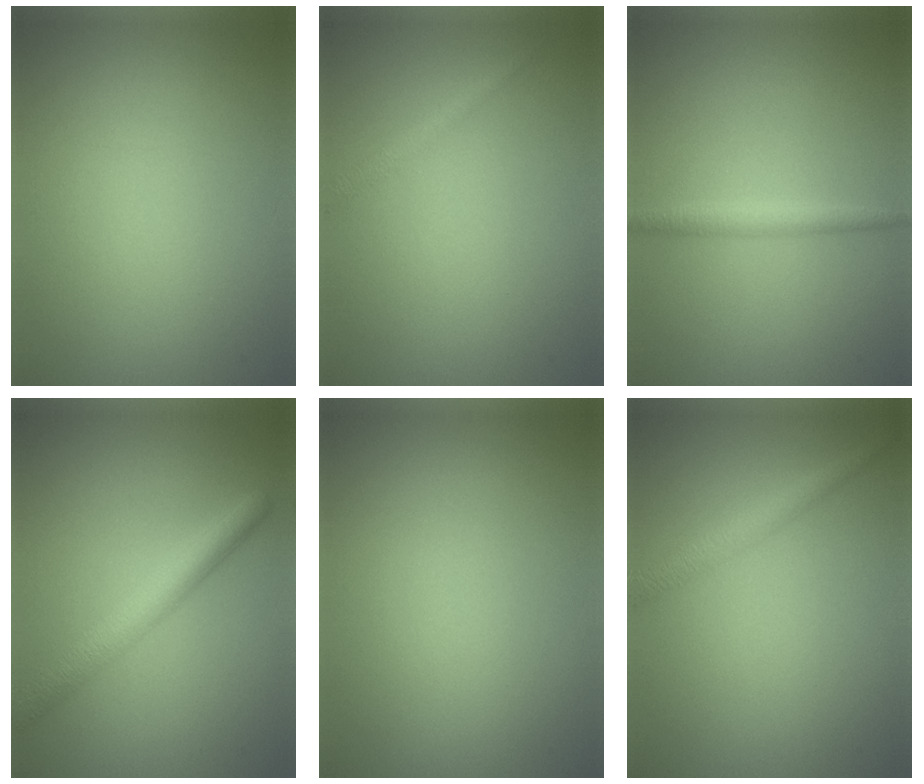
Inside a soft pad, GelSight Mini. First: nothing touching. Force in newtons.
{"total": 1.2, "press": 1.2, "slide": 0.0}
{"total": 1.8, "press": 1.8, "slide": 0.0}
{"total": 4.1, "press": 4.1, "slide": 0.1}
{"total": 0.0}
{"total": 2.2, "press": 2.2, "slide": 0.1}